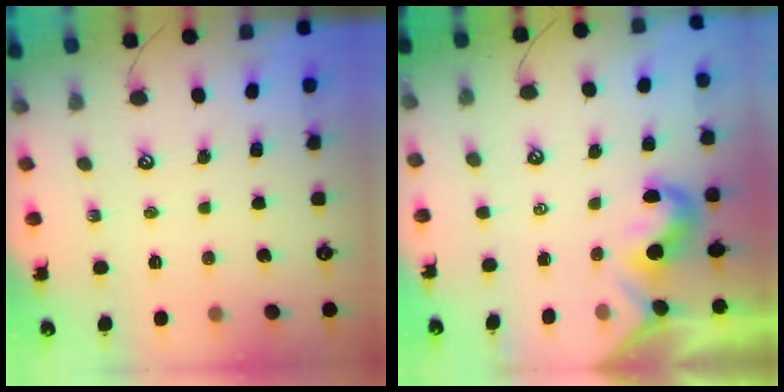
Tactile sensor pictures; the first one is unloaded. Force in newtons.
{"total": 2.1, "press": 2.0, "slide": 0.6}